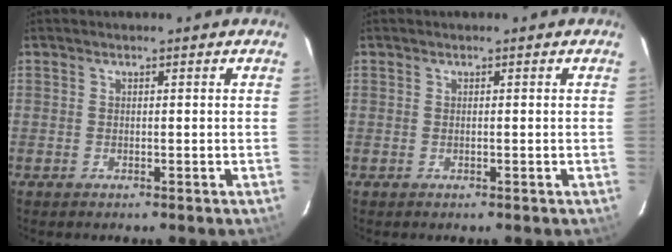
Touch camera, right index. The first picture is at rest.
{"total": 0.0}